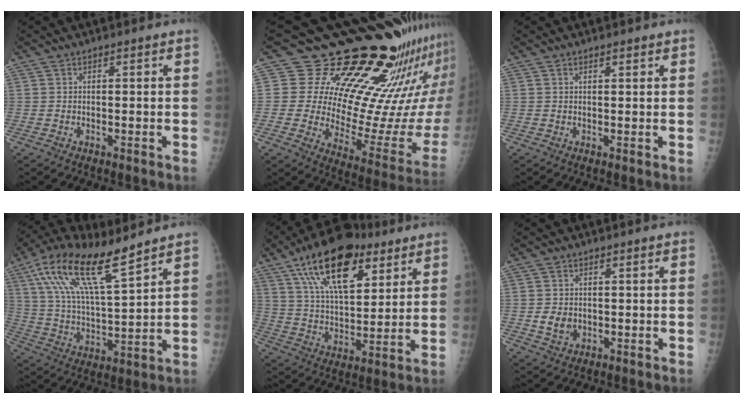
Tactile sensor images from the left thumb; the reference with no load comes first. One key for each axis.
{"total": 23.3, "fx": 18.4, "fy": 6.5, "fz": 12.8, "tx": -0.133, "ty": -0.161, "tz": 0.255}
{"total": 0.9, "fx": 0.7, "fy": 0.3, "fz": 0.5, "tx": -0.006, "ty": -0.003, "tz": 0.010}
{"total": 16.4, "fx": 10.5, "fy": 3.8, "fz": 12.0, "tx": -0.216, "ty": -0.038, "tz": 0.205}
{"total": 21.3, "fx": 11.2, "fy": 10.1, "fz": 15.0, "tx": -0.225, "ty": -0.029, "tz": 0.193}
{"total": 3.4, "fx": -0.3, "fy": 2.8, "fz": 2.0, "tx": -0.024, "ty": -0.001, "tz": 0.002}